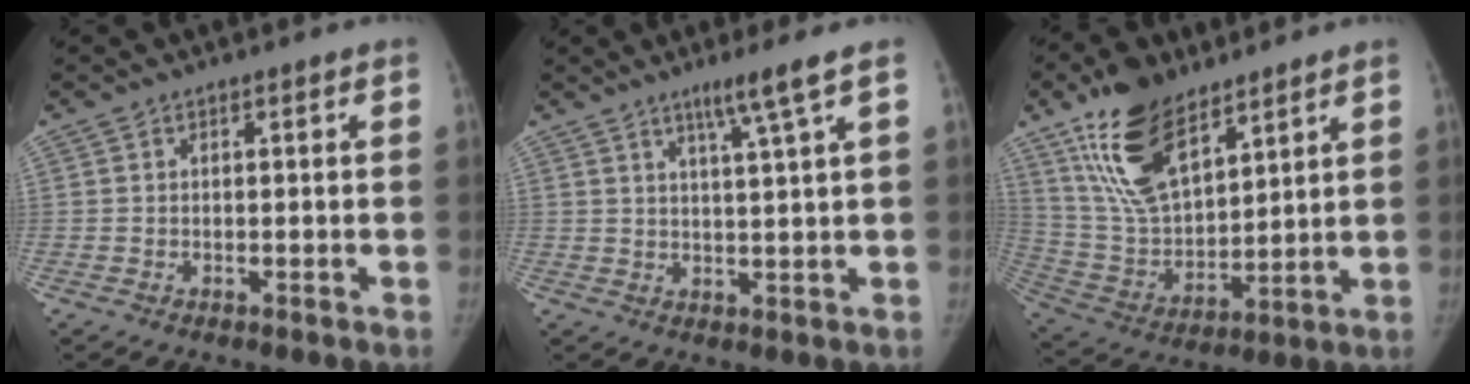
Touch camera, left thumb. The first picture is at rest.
{"total": 5.1, "force": [3.1, -1.1, 3.8], "torque": [-0.068, -0.023, 0.058]}
{"total": 18.1, "force": [11.4, 8.6, 11.1], "torque": [-0.175, -0.048, 0.226]}